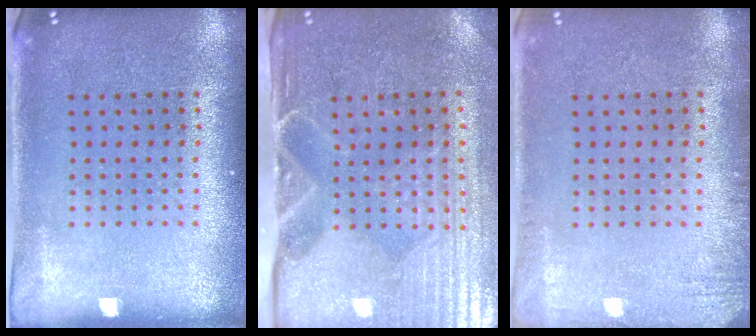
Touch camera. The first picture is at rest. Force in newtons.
{"total": 4.7, "press": 4.1, "slide": 2.4}
{"total": 1.5, "press": 1.5, "slide": 0.2}